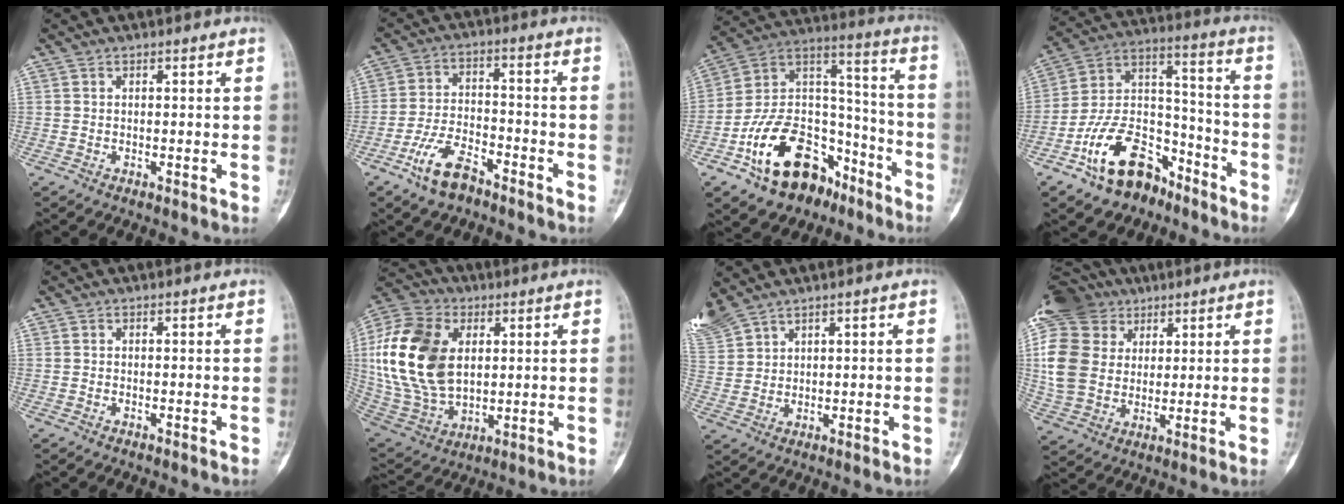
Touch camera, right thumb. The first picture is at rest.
{"total": 9.0, "force": [-6.0, 4.1, 5.3], "torque": [-0.100, 0.034, -0.116]}
{"total": 23.6, "force": [-13.0, 14.5, 13.2], "torque": [-0.196, 0.103, -0.213]}
{"total": 17.6, "force": [-11.0, 10.3, 9.2], "torque": [-0.126, 0.101, -0.192]}
{"total": 0.0}
{"total": 22.0, "force": [3.6, 14.6, 16.1], "torque": [-0.324, -0.008, 0.075]}
{"total": 7.4, "force": [6.0, 3.1, 3.2], "torque": [-0.088, -0.002, 0.140]}
{"total": 19.5, "force": [7.0, 15.4, 9.8], "torque": [-0.215, 0.014, 0.137]}